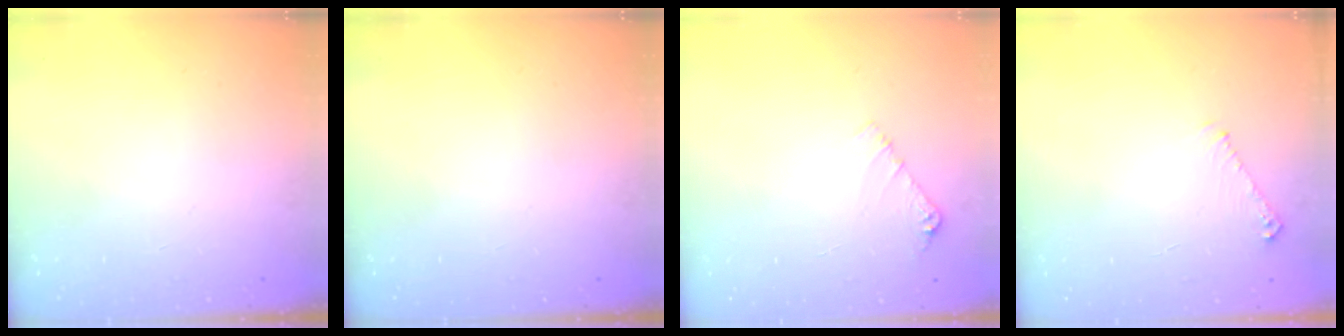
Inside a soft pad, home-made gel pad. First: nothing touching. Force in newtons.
{"total": 0.0}
{"total": 4.3, "press": 4.3, "slide": 0.5}
{"total": 4.7, "press": 4.7, "slide": 0.7}